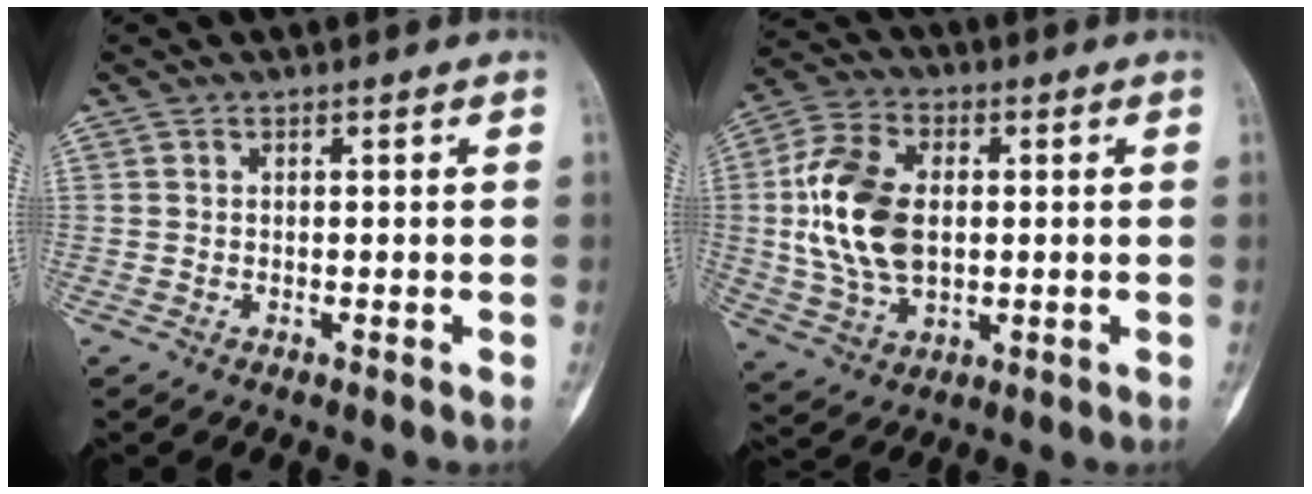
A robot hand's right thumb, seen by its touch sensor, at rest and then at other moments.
{"total": 15.6, "force": [1.1, 10.0, 12.0], "torque": [-0.224, 0.007, 0.024]}